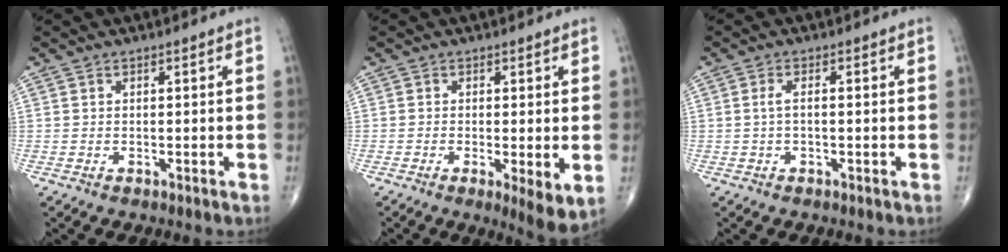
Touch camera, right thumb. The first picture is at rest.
{"total": 5.8, "force": [-1.1, 1.4, 5.6], "torque": [-0.091, -0.021, -0.019]}
{"total": 2.1, "force": [0.0, 0.6, 2.0], "torque": [-0.044, 0.008, -0.001]}